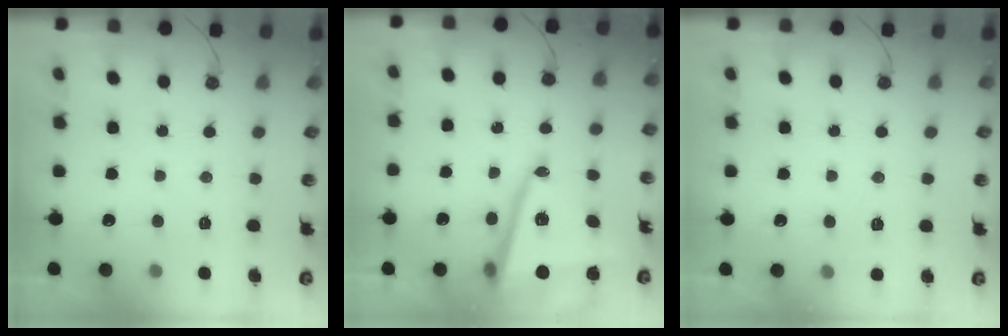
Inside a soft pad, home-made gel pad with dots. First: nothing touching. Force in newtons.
{"total": 13.5, "press": 13.2, "slide": 2.9}
{"total": 3.9, "press": 2.5, "slide": 3.0}